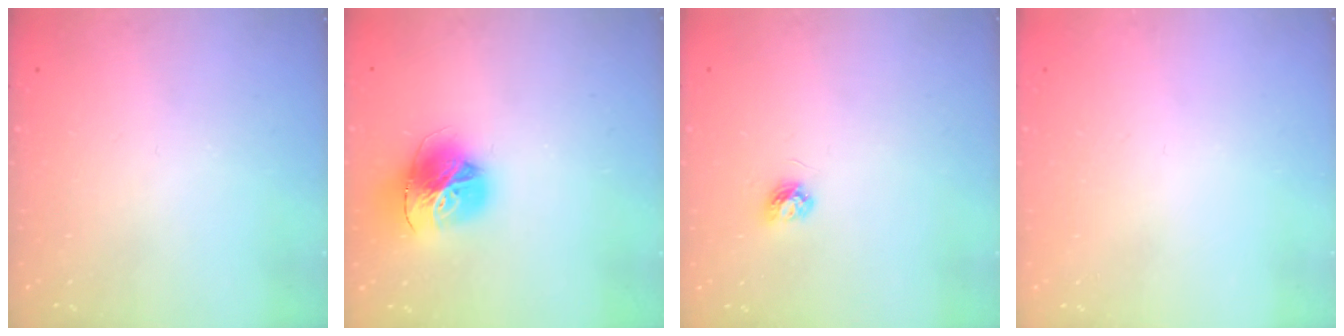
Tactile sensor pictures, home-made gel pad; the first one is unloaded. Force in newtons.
{"total": 17.3, "press": 17.2, "slide": 1.8}
{"total": 3.9, "press": 3.9, "slide": 0.4}
{"total": 0.9, "press": 0.9, "slide": 0.1}